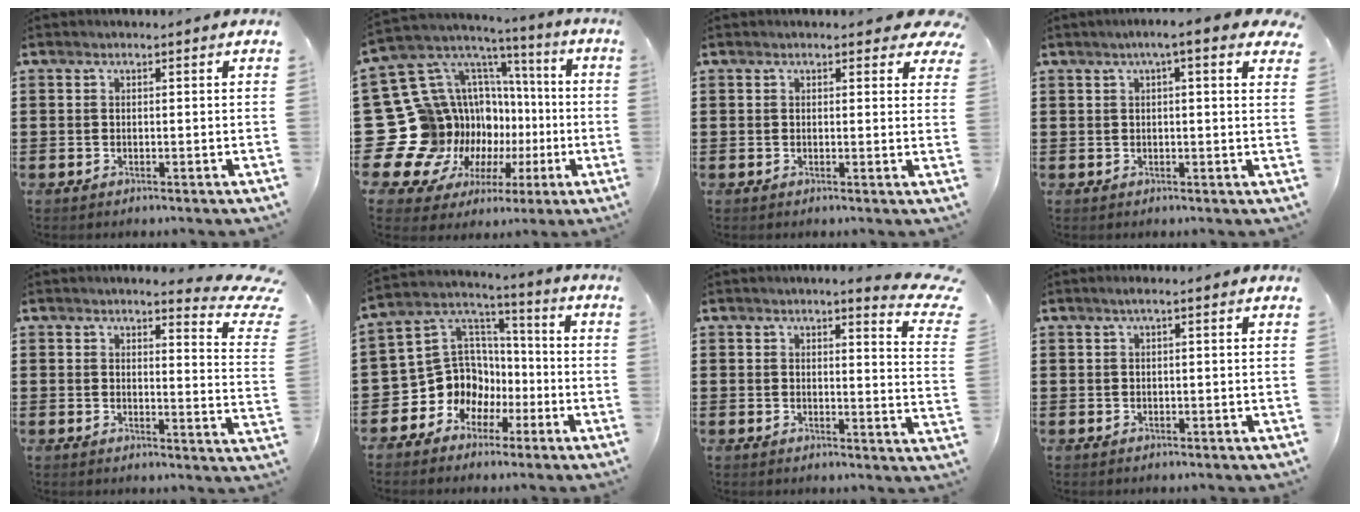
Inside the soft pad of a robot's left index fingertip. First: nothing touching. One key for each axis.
{"total": 18.3, "fx": -1.8, "fy": 16.9, "fz": 6.9, "tx": -0.183, "ty": -0.057, "tz": 0.033}
{"total": 2.0, "fx": 1.6, "fy": 0.7, "fz": 0.9, "tx": -0.016, "ty": 0.004, "tz": 0.027}
{"total": 3.6, "fx": 2.0, "fy": 0.3, "fz": 2.9, "tx": -0.054, "ty": 0.003, "tz": 0.033}
{"total": 4.0, "fx": 3.5, "fy": 0.6, "fz": 1.9, "tx": -0.030, "ty": -0.022, "tz": 0.057}
{"total": 10.3, "fx": -3.2, "fy": 9.6, "fz": 2.2, "tx": -0.094, "ty": -0.003, "tz": -0.053}
{"total": 3.1, "fx": 2.8, "fy": 0.2, "fz": 1.2, "tx": -0.023, "ty": -0.018, "tz": 0.046}
{"total": 1.0, "fx": 0.0, "fy": 0.0, "fz": 1.0, "tx": -0.015, "ty": -0.003, "tz": 0.001}